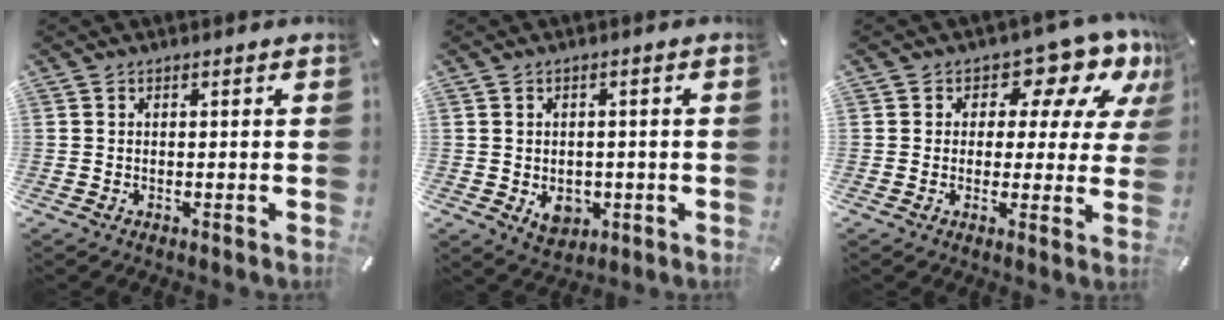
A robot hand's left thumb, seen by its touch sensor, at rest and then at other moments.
{"total": 5.3, "force": [-1.2, 4.5, 2.7], "torque": [-0.026, -0.001, -0.020]}
{"total": 11.9, "force": [7.3, 6.7, 6.7], "torque": [-0.091, -0.048, 0.124]}